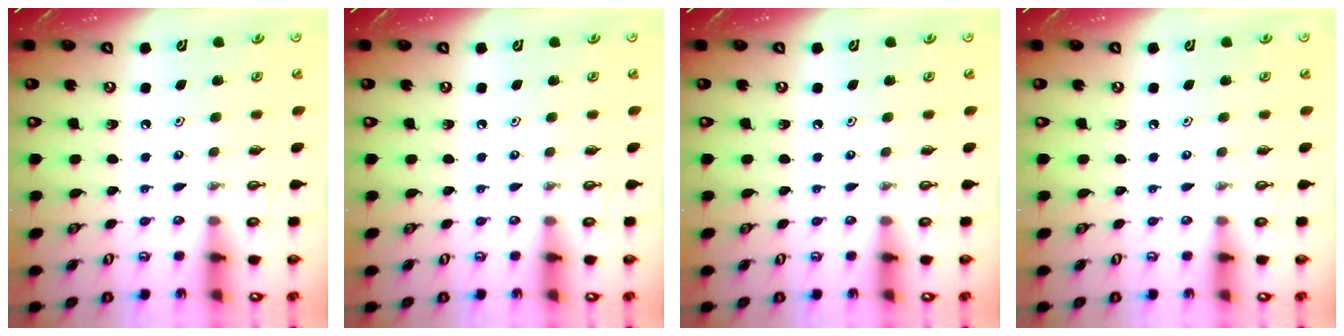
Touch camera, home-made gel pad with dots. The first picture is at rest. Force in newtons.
{"total": 0.0}
{"total": 0.0}
{"total": 1.0, "press": 0.0, "slide": 1.0}